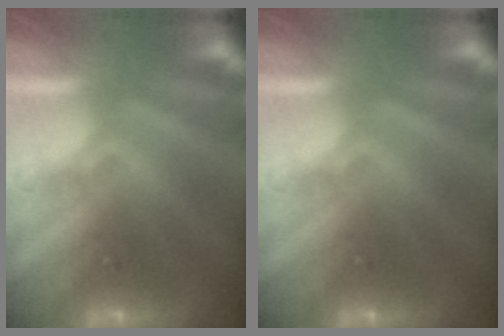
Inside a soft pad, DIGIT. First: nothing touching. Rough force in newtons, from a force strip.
{"total": 0.0}